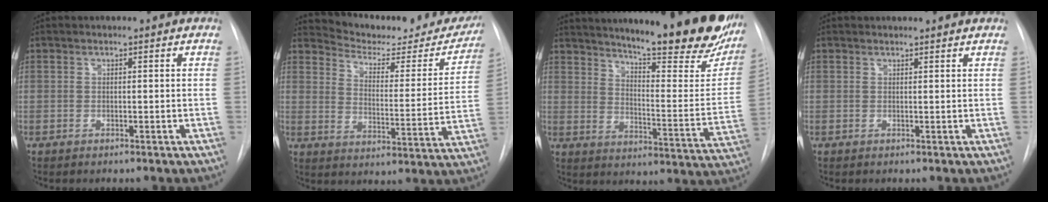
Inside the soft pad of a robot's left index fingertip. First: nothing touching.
{"total": 18.5, "force": [17.2, 4.4, 5.0], "torque": [-0.054, -0.052, 0.214]}
{"total": 29.0, "force": [23.0, 4.7, 17.0], "torque": [-0.229, -0.078, 0.292]}
{"total": 2.3, "force": [2.3, 0.0, 0.3], "torque": [-0.008, 0.009, 0.023]}